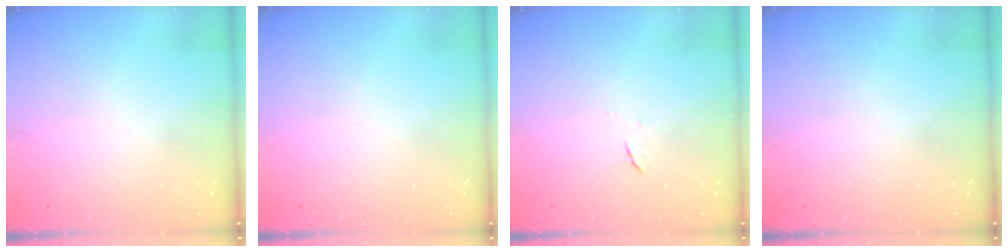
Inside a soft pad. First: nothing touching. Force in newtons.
{"total": 0.0}
{"total": 4.3, "press": 4.2, "slide": 0.6}
{"total": 0.0}